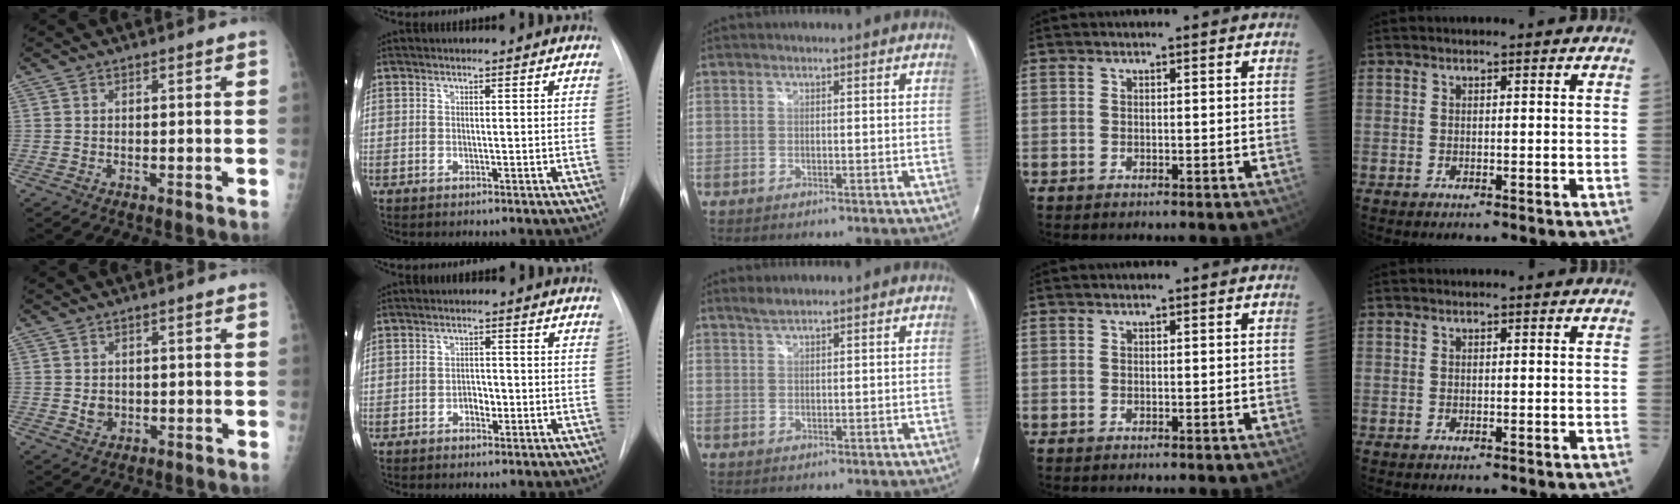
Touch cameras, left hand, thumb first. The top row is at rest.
{"thumb": {"total": 2.5, "force": [-0.2, 2.1, 1.3], "torque": [-0.011, 0.001, 0.002]}, "index": {"total": 2.0, "force": [-0.8, 1.3, 1.3], "torque": [-0.016, 0.007, -0.012]}, "middle": {"total": 1.5, "force": [1.4, 0.2, 0.5], "torque": [-0.012, 0.004, 0.030]}}